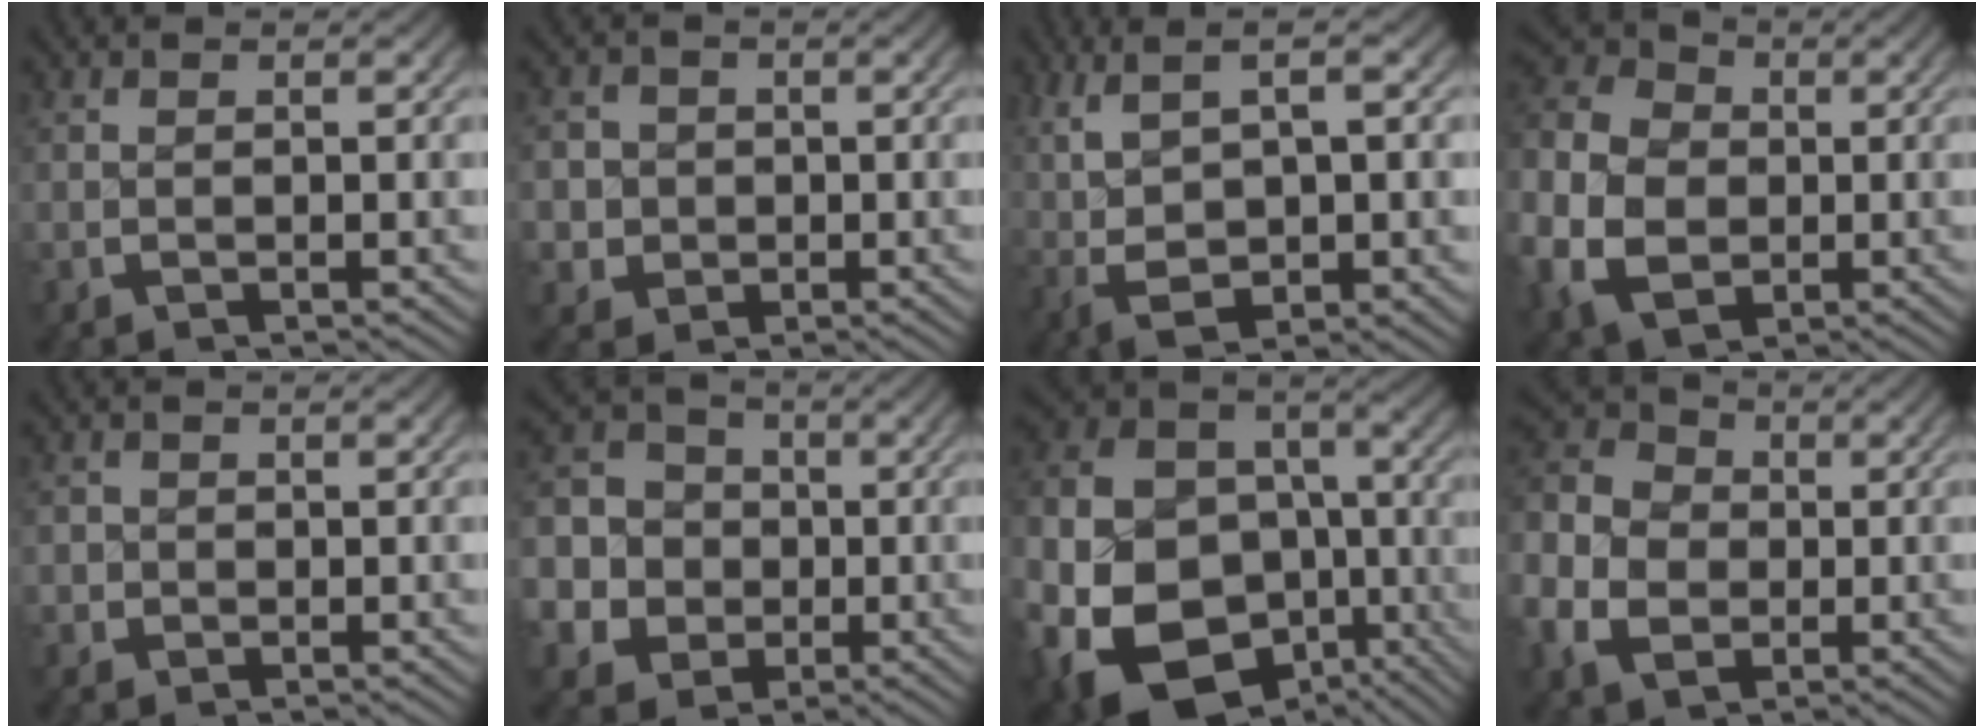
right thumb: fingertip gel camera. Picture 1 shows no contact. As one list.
[{"total": 5.3, "force": [-0.4, 5.0, 1.7], "torque": [-0.042, -0.020, -0.001]}, {"total": 7.8, "force": [1.3, 3.9, 6.6], "torque": [-0.130, -0.008, 0.041]}, {"total": 12.4, "force": [0.2, 9.5, 8.0], "torque": [-0.170, -0.018, 0.010]}, {"total": 1.2, "force": [-0.3, 1.1, 0.0], "torque": [0.005, 0.000, -0.009]}, {"total": 14.5, "force": [-1.2, 12.9, 6.5], "torque": [-0.164, -0.051, -0.019]}, {"total": 20.5, "force": [-6.1, 15.5, 12.0], "torque": [-0.284, -0.085, -0.066]}, {"total": 11.1, "force": [0.9, 8.7, 6.9], "torque": [-0.139, -0.006, 0.013]}]